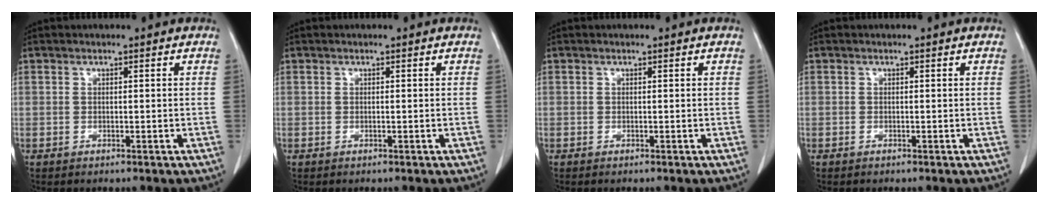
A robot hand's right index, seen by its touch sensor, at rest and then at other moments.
{"total": 0.0}
{"total": 0.0}
{"total": 0.0}